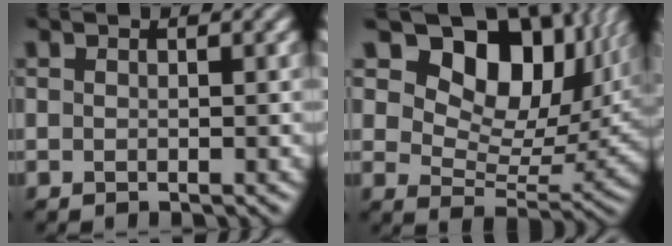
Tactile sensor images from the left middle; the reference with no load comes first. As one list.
[{"total": 12.0, "force": [6.0, 7.4, 7.4], "torque": [-0.115, 0.003, 0.094]}]